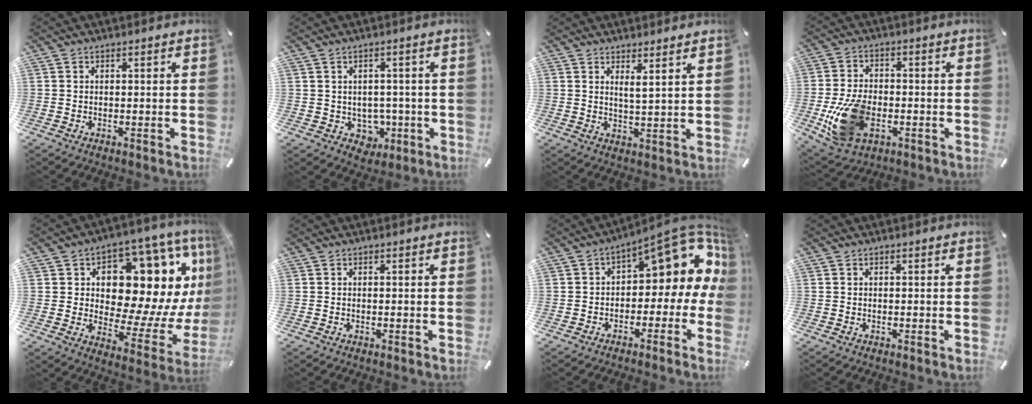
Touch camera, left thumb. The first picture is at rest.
{"total": 5.5, "force": [0.7, 5.3, 1.3], "torque": [-0.004, -0.014, 0.017]}
{"total": 3.4, "force": [2.7, -0.3, 2.1], "torque": [-0.041, -0.017, 0.044]}
{"total": 14.6, "force": [-3.8, 9.8, 10.2], "torque": [-0.214, 0.002, -0.065]}
{"total": 19.2, "force": [7.2, 11.3, 13.7], "torque": [-0.187, -0.064, 0.118]}
{"total": 0.0}
{"total": 12.9, "force": [6.3, 6.3, 9.4], "torque": [-0.115, -0.054, 0.102]}
{"total": 0.0}